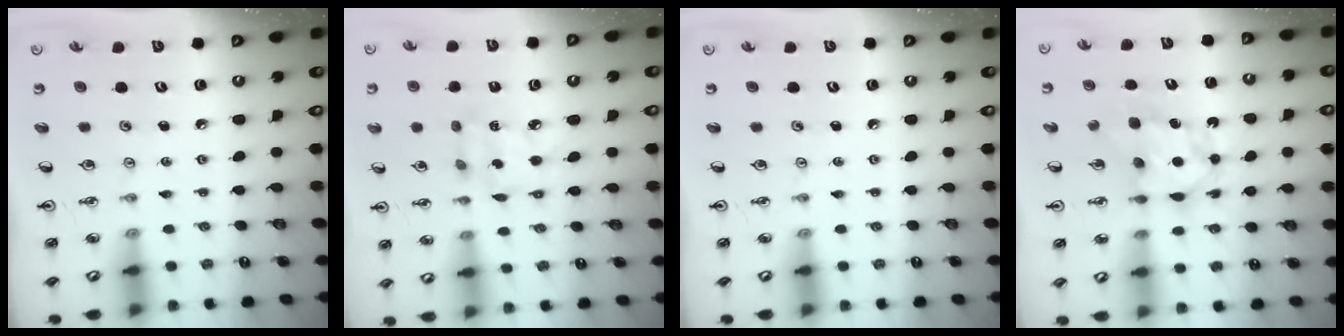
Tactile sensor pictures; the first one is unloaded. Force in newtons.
{"total": 6.4, "press": 6.4, "slide": 0.3}
{"total": 0.0}
{"total": 6.4, "press": 6.4, "slide": 0.5}